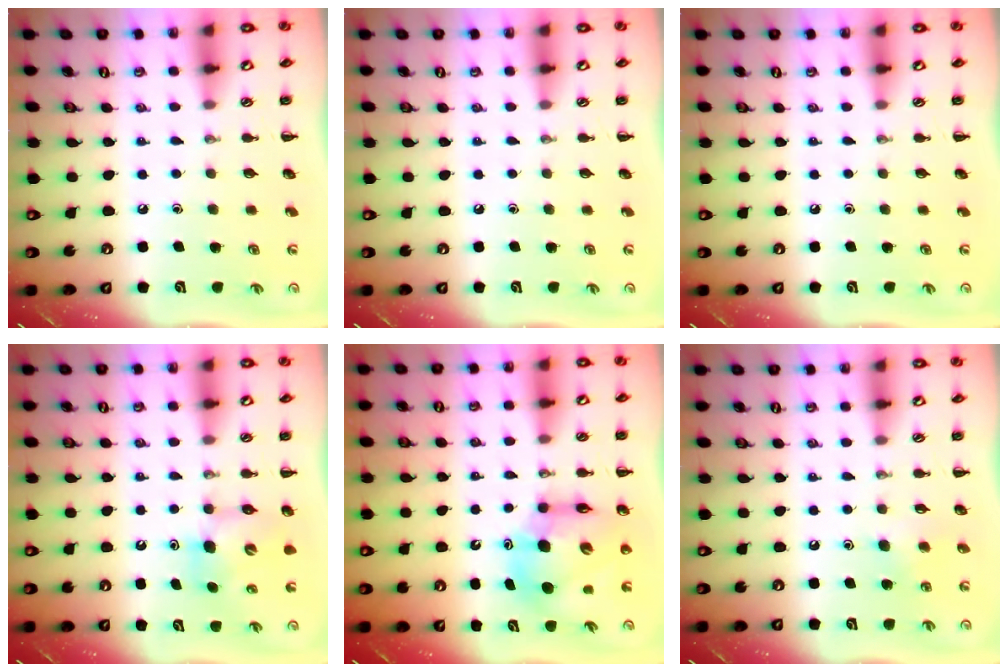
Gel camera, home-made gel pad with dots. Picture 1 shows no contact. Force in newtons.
{"total": 0.0}
{"total": 0.0}
{"total": 6.6, "press": 6.5, "slide": 1.0}
{"total": 11.1, "press": 10.6, "slide": 3.5}
{"total": 6.0, "press": 5.8, "slide": 1.7}